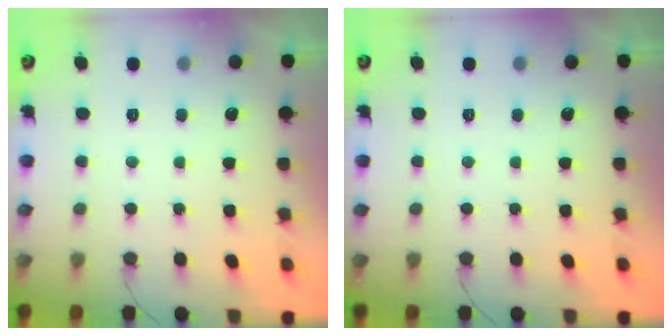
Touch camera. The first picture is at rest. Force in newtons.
{"total": 0.0}